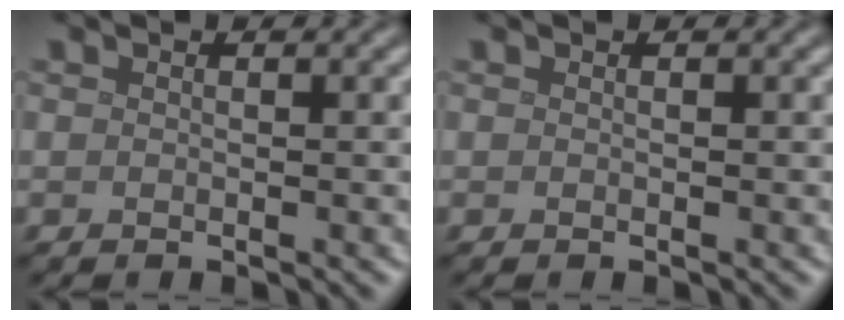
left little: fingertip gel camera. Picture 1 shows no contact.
{"total": 0.0}